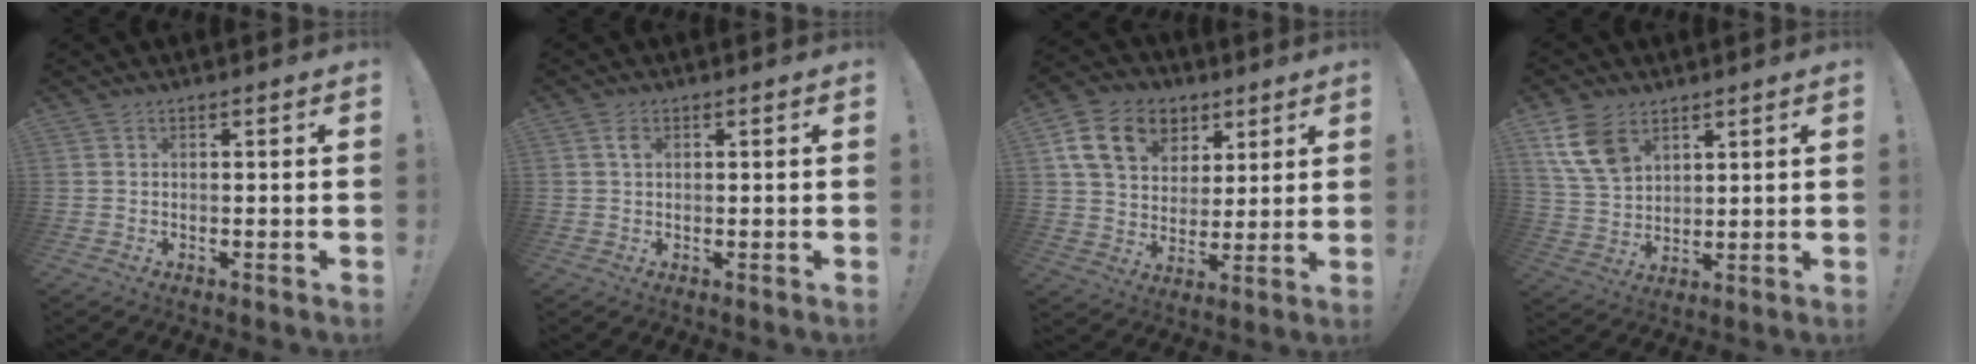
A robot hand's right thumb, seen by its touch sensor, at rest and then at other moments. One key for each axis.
{"total": 1.8, "fx": 0.6, "fy": 1.0, "fz": 1.3, "tx": -0.016, "ty": -0.001, "tz": 0.008}
{"total": 17.2, "fx": 7.5, "fy": 12.7, "fz": 8.9, "tx": -0.130, "ty": -0.025, "tz": 0.148}
{"total": 11.8, "fx": 6.3, "fy": 7.8, "fz": 6.3, "tx": -0.125, "ty": -0.018, "tz": 0.128}